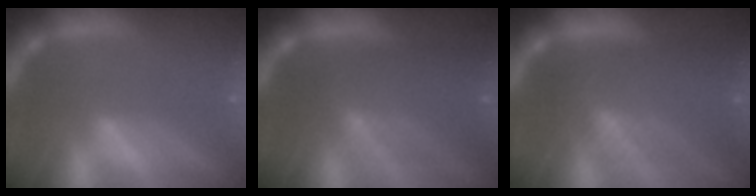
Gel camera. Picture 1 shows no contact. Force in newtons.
{"total": 8.0}
{"total": 8.6}